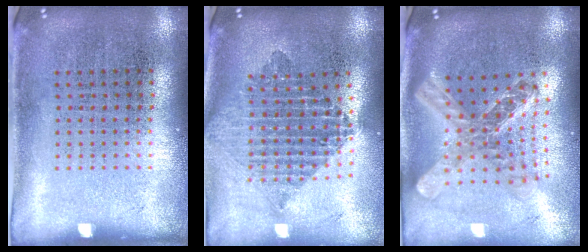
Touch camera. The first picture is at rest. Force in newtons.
{"total": 2.1, "press": 1.7, "slide": 1.3}
{"total": 2.3, "press": 1.8, "slide": 1.5}